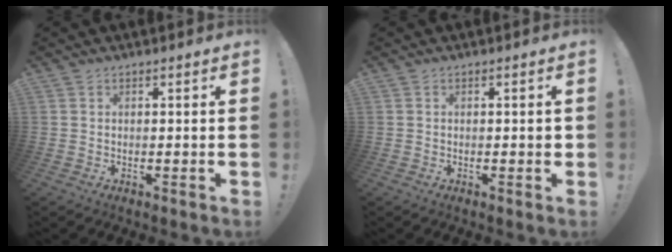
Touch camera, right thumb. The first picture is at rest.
{"total": 1.0, "force": [0.1, 0.5, 0.8], "torque": [-0.006, 0.002, 0.000]}